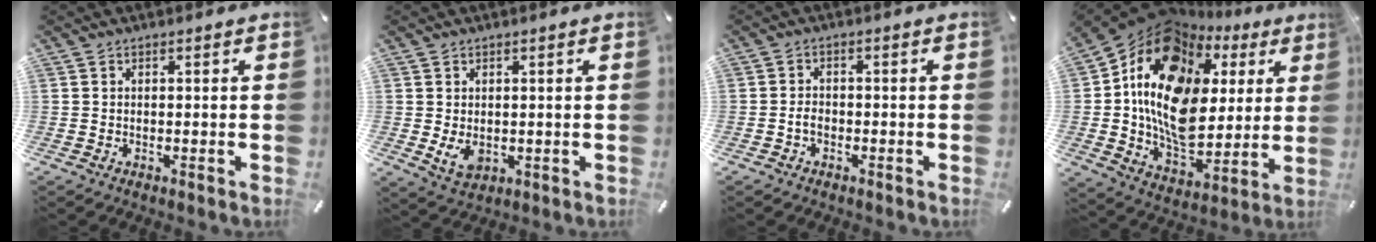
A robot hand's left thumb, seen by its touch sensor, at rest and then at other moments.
{"total": 4.4, "force": [-0.1, 3.3, 2.9], "torque": [-0.064, -0.006, -0.002]}
{"total": 2.5, "force": [-1.0, 1.8, 1.5], "torque": [-0.030, 0.007, -0.019]}
{"total": 18.8, "force": [4.5, 13.7, 12.0], "torque": [-0.239, -0.048, 0.067]}